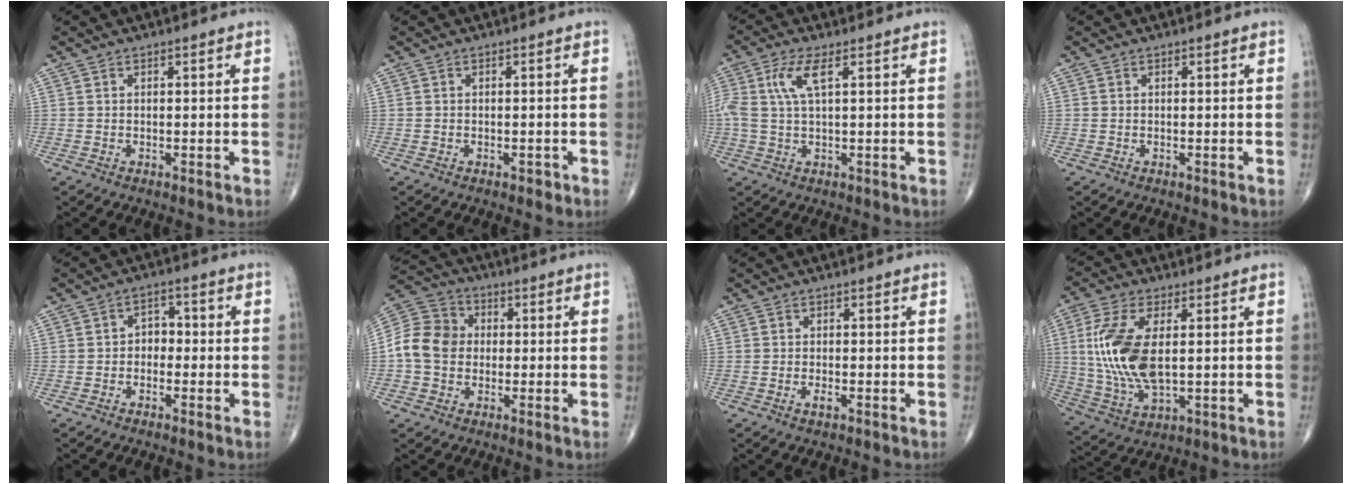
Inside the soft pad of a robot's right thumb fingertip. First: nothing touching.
{"total": 1.0, "force": [-0.5, 0.6, 0.6], "torque": [-0.007, 0.001, -0.007]}
{"total": 5.9, "force": [1.8, 1.7, 5.4], "torque": [-0.143, 0.009, 0.037]}
{"total": 0.0}
{"total": 3.5, "force": [-0.7, 2.7, 2.1], "torque": [-0.010, 0.019, -0.025]}
{"total": 10.4, "force": [-0.4, 8.7, 5.8], "torque": [-0.096, 0.032, -0.018]}
{"total": 1.4, "force": [-0.6, 0.6, 1.2], "torque": [-0.021, 0.000, -0.012]}
{"total": 14.3, "force": [1.5, 6.7, 12.5], "torque": [-0.273, -0.009, 0.037]}